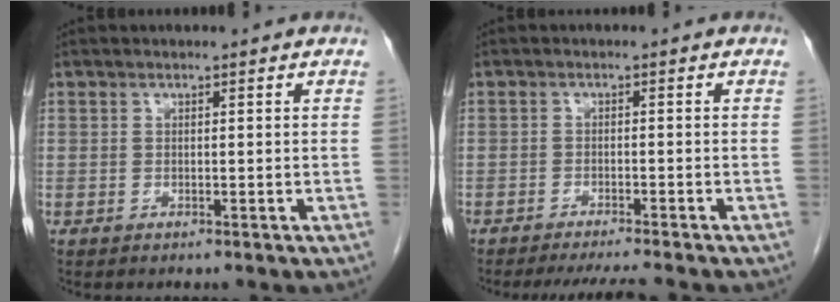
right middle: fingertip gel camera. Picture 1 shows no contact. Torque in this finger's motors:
{"motor_torque": [0.44, -0.42, 0.05, 0.06]}